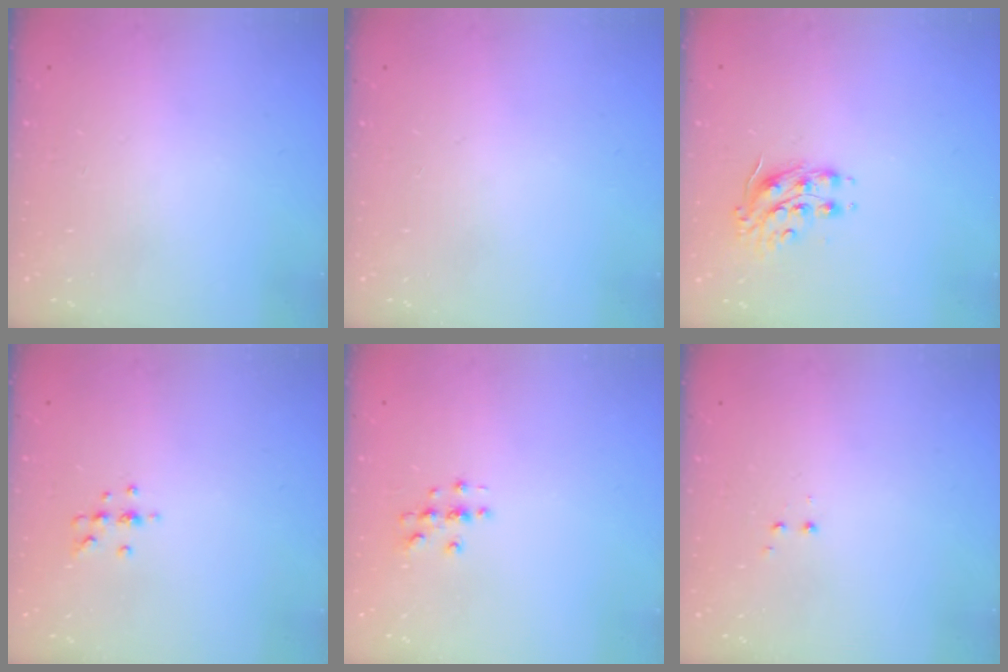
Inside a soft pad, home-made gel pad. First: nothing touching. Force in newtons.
{"total": 0.0}
{"total": 8.2, "press": 8.2, "slide": 0.4}
{"total": 5.4, "press": 5.2, "slide": 1.4}
{"total": 2.7, "press": 2.7, "slide": 0.3}
{"total": 1.2, "press": 1.1, "slide": 0.5}